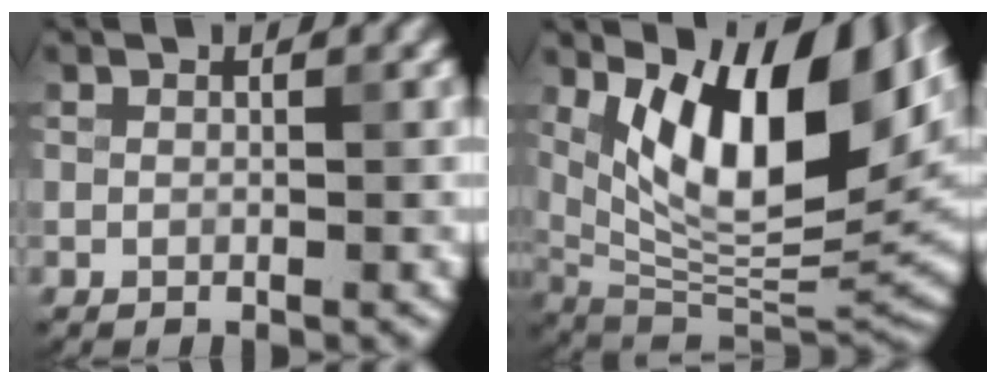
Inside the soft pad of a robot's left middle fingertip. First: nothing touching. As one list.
[{"total": 14.0, "force": [3.8, 5.7, 12.3], "torque": [-0.184, -0.006, 0.073]}]